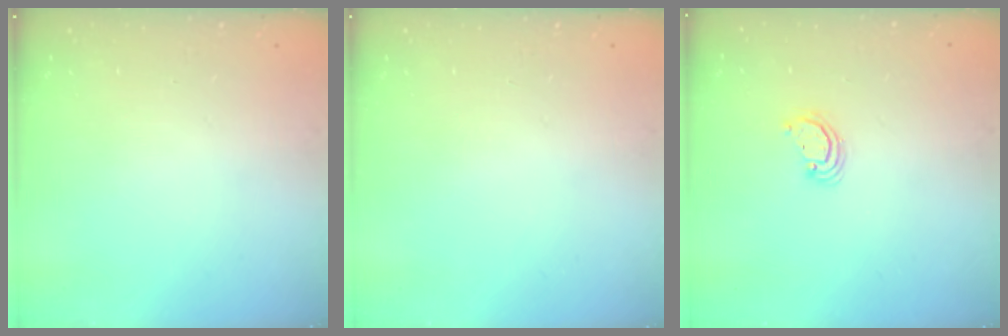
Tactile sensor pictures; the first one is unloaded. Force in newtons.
{"total": 0.0}
{"total": 2.7, "press": 2.7, "slide": 0.2}